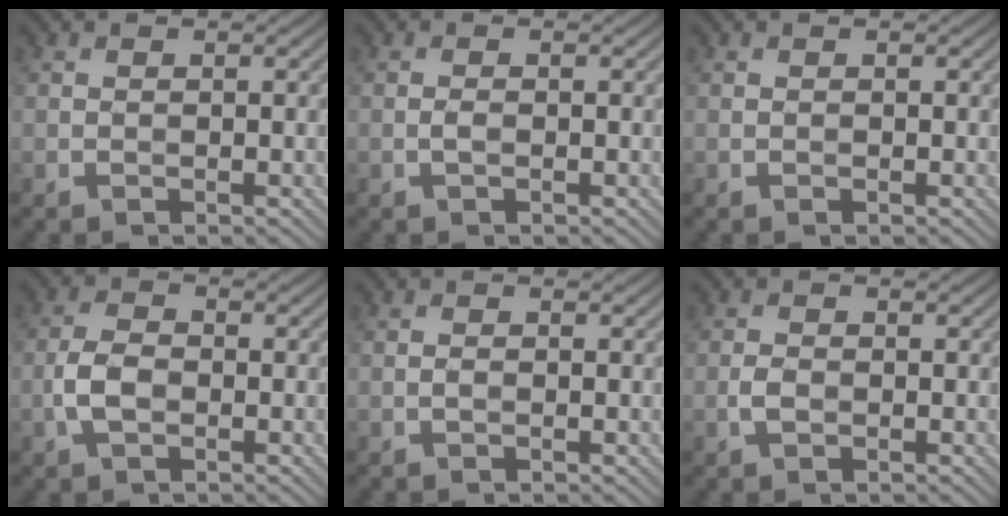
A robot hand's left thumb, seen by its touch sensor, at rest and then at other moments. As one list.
[{"total": 0.9, "force": [-0.3, 0.2, 0.8], "torque": [-0.019, 0.002, -0.007]}, {"total": 0.0}, {"total": 3.9, "force": [-1.2, 2.3, 2.9], "torque": [-0.071, 0.002, -0.030]}, {"total": 0.6, "force": [-0.2, 0.1, 0.5], "torque": [-0.012, 0.002, -0.004]}, {"total": 1.7, "force": [-0.5, 1.0, 1.2], "torque": [-0.029, 0.002, -0.014]}]